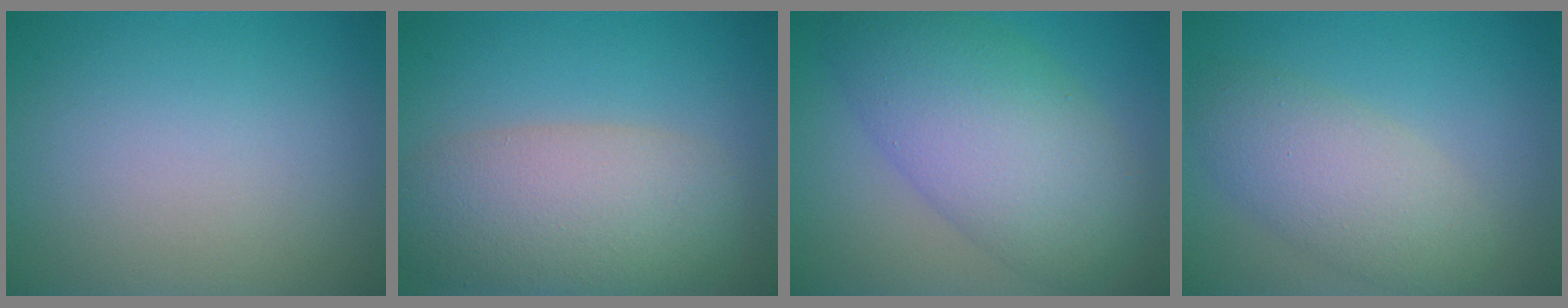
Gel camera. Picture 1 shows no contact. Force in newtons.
{"total": 7.7, "press": 7.7, "slide": 0.3}
{"total": 7.2, "press": 7.2, "slide": 0.3}
{"total": 4.8, "press": 4.8, "slide": 0.1}